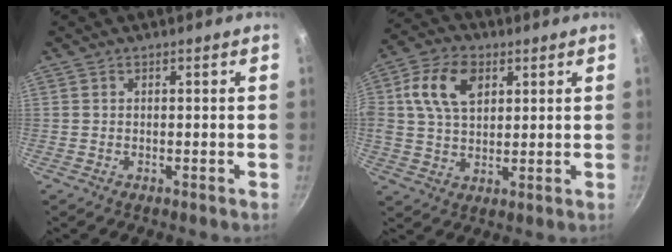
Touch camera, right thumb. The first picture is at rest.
{"total": 11.2, "force": [3.5, 7.3, 7.7], "torque": [-0.134, 0.005, 0.056]}